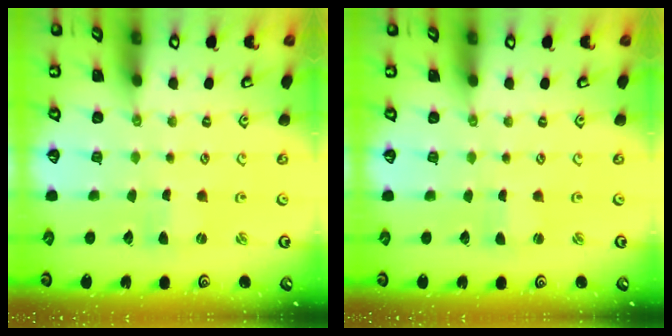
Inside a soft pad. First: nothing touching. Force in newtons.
{"total": 0.7, "press": 0.7, "slide": 0.1}